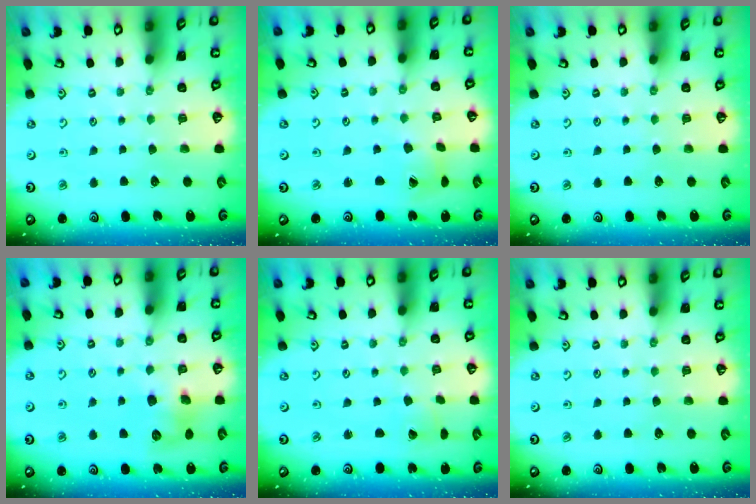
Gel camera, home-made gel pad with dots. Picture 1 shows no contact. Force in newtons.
{"total": 3.0, "press": 3.0, "slide": 0.3}
{"total": 0.0}
{"total": 10.0, "press": 10.0, "slide": 0.1}
{"total": 2.0, "press": 2.0, "slide": 0.2}
{"total": 0.0}